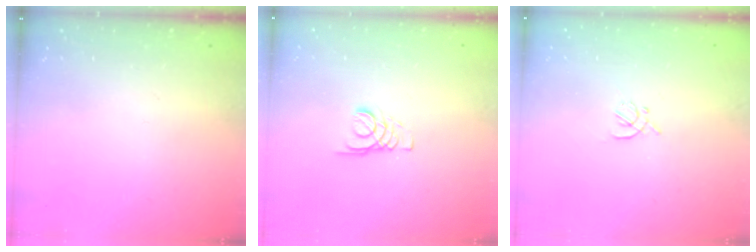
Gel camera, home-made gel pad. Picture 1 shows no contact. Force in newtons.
{"total": 1.8, "press": 1.7, "slide": 0.1}
{"total": 1.4, "press": 1.3, "slide": 0.5}